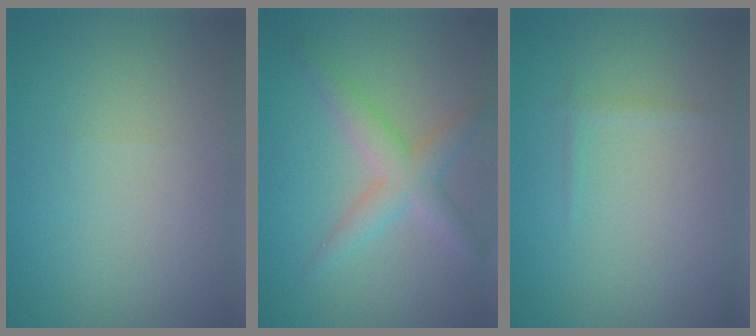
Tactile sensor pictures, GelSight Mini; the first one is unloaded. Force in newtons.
{"total": 3.5, "press": 3.5, "slide": 0.1}
{"total": 0.6, "press": 0.6, "slide": 0.0}